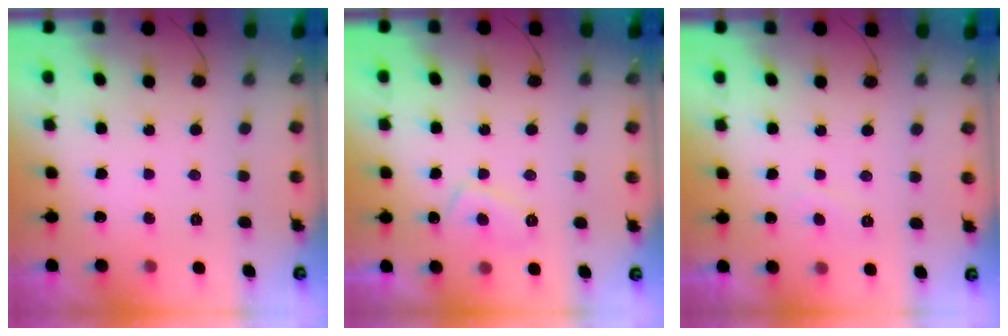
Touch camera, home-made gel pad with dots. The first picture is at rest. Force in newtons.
{"total": 3.9, "press": 3.8, "slide": 1.0}
{"total": 0.8, "press": 0.5, "slide": 0.6}